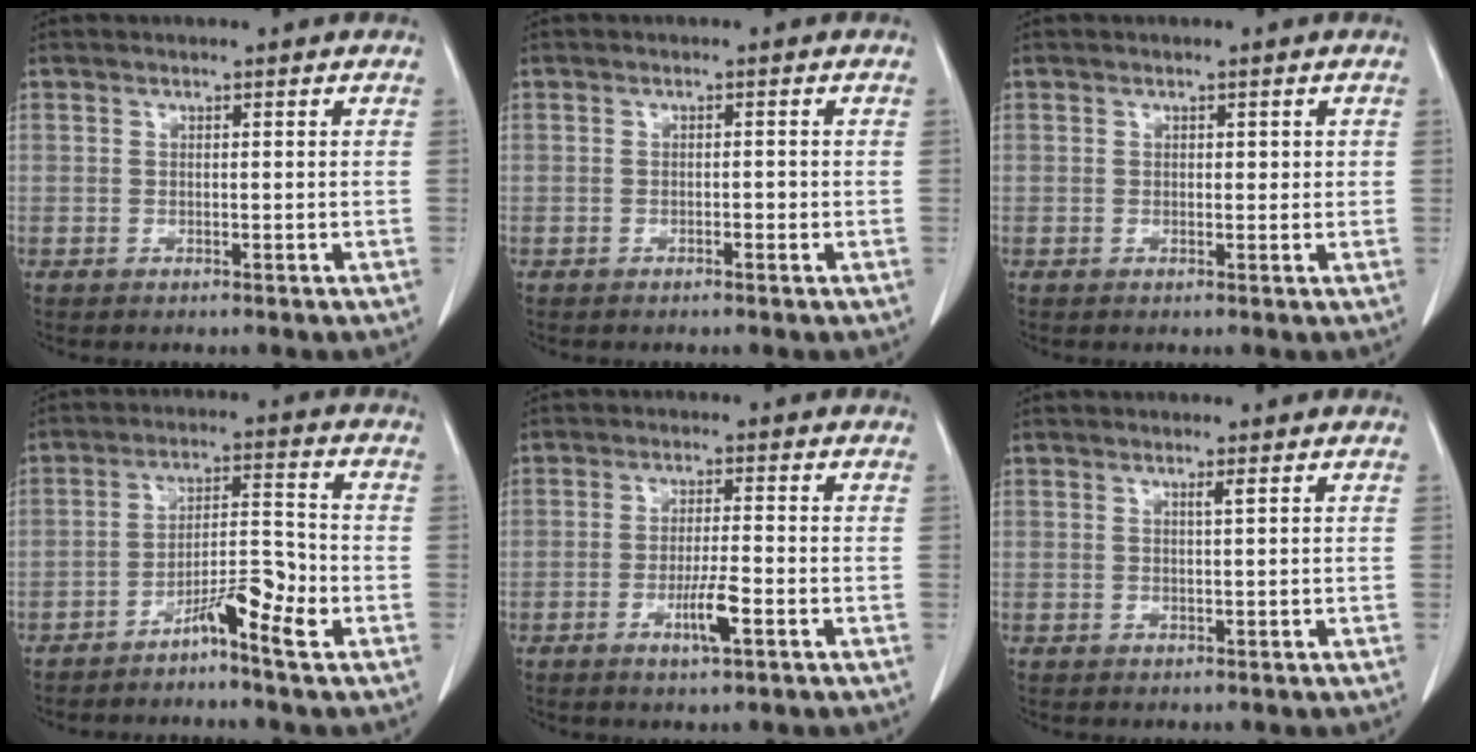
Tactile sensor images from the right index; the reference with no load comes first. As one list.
[{"total": 0.7, "force": [-0.3, 0.2, 0.6], "torque": [-0.009, 0.002, -0.005]}, {"total": 1.2, "force": [0.3, 0.7, 0.9], "torque": [-0.008, 0.002, 0.004]}, {"total": 6.5, "force": [-3.8, 0.6, 5.2], "torque": [-0.086, 0.016, -0.065]}, {"total": 4.5, "force": [-1.9, 0.2, 4.1], "torque": [-0.077, -0.005, -0.035]}, {"total": 0.9, "force": [0.4, -0.2, 0.7], "torque": [-0.018, -0.003, 0.011]}]